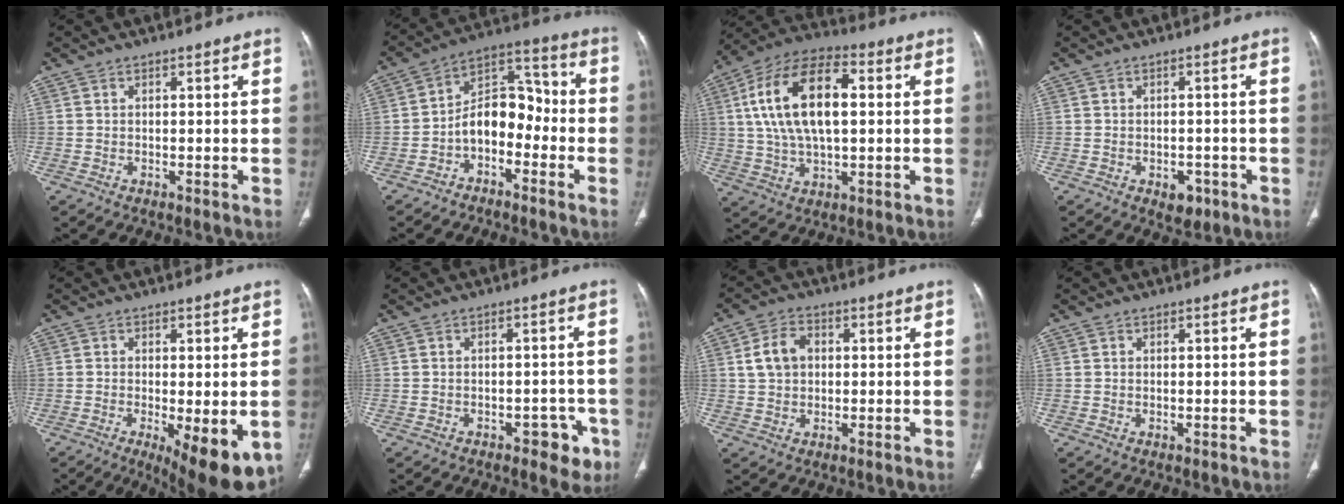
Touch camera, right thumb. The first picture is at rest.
{"total": 10.4, "force": [-3.4, 6.9, 7.0], "torque": [-0.085, 0.060, -0.070]}
{"total": 18.7, "force": [3.2, 9.6, 15.8], "torque": [-0.288, 0.022, 0.053]}
{"total": 3.7, "force": [-1.7, 2.4, 2.1], "torque": [-0.013, 0.005, -0.016]}
{"total": 12.2, "force": [-4.3, 4.1, 10.6], "torque": [-0.135, -0.021, -0.054]}
{"total": 5.4, "force": [-2.9, 3.1, 3.3], "torque": [-0.015, 0.019, -0.034]}
{"total": 6.2, "force": [1.0, 4.7, 3.9], "torque": [-0.064, 0.009, 0.017]}
{"total": 0.0}